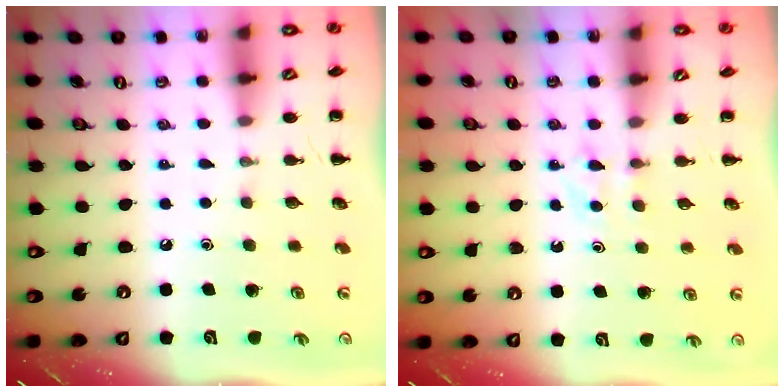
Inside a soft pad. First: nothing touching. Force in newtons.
{"total": 3.1, "press": 2.9, "slide": 1.1}